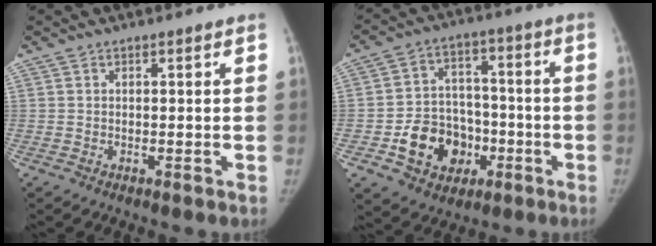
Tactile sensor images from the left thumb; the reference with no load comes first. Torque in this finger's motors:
{"motor_torque": [-0.12, 0.23, 0.46, 0.43, 0.02]}